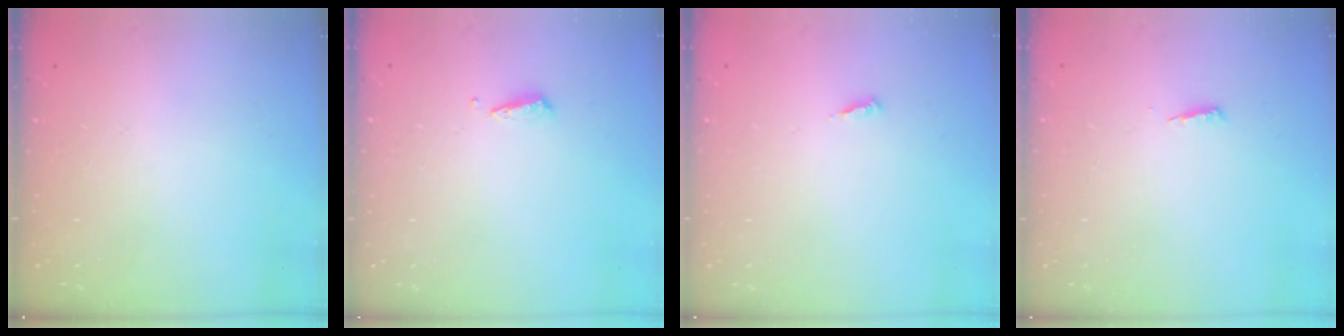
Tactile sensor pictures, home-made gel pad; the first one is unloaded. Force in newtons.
{"total": 2.9, "press": 2.9, "slide": 0.4}
{"total": 3.2, "press": 3.2, "slide": 0.3}
{"total": 3.5, "press": 3.4, "slide": 0.3}